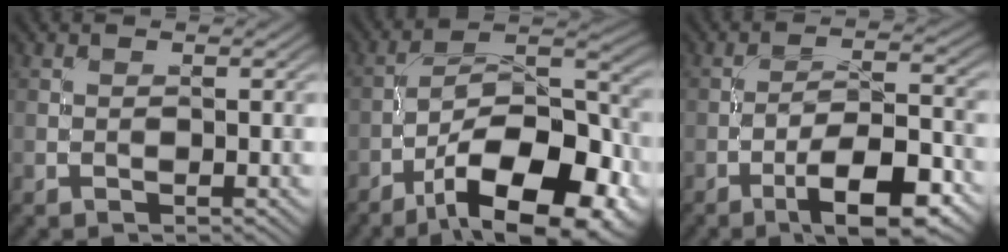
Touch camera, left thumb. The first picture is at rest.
{"total": 17.0, "force": [-9.3, 6.9, 12.4], "torque": [-0.184, -0.005, -0.153]}
{"total": 10.4, "force": [-5.9, 2.9, 8.0], "torque": [-0.125, 0.005, -0.097]}